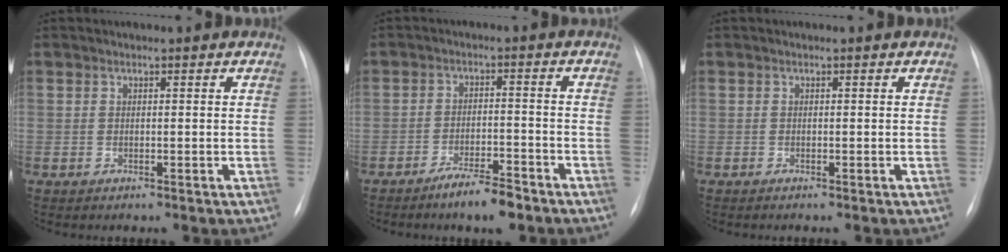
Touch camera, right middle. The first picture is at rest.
{"total": 5.6, "force": [-4.2, 0.8, 3.6], "torque": [-0.062, -0.005, -0.073]}
{"total": 0.0}